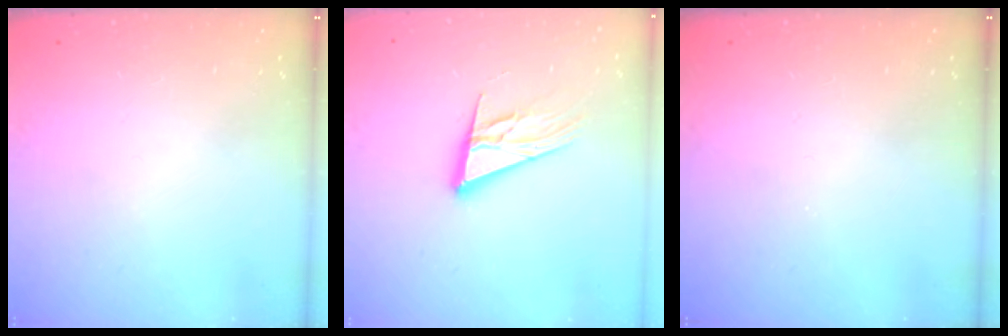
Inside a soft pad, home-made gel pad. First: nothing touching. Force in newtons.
{"total": 14.7, "press": 14.1, "slide": 4.0}
{"total": 0.0}